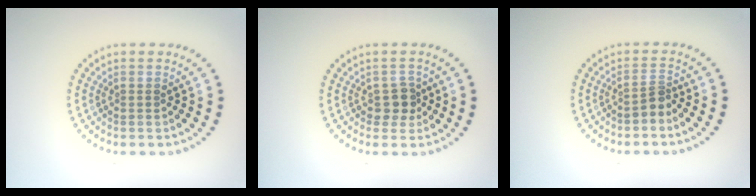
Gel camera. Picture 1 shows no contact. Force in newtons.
{"total": 1.9, "press": 1.6, "slide": 1.0}
{"total": 1.8, "press": 1.2, "slide": 1.3}